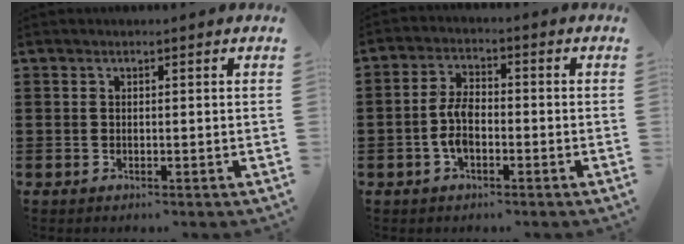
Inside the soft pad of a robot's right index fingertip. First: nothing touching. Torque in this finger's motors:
{"motor_torque": [1.88, 0.25, 0.45, 0.01]}